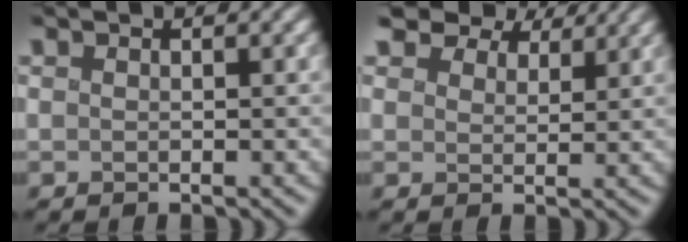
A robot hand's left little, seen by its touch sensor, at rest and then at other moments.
{"total": 8.4, "force": [7.0, 3.6, 3.0], "torque": [-0.074, 0.008, 0.104]}